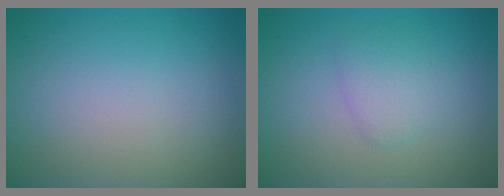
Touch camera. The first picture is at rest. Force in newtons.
{"total": 1.8, "press": 1.8, "slide": 0.1}